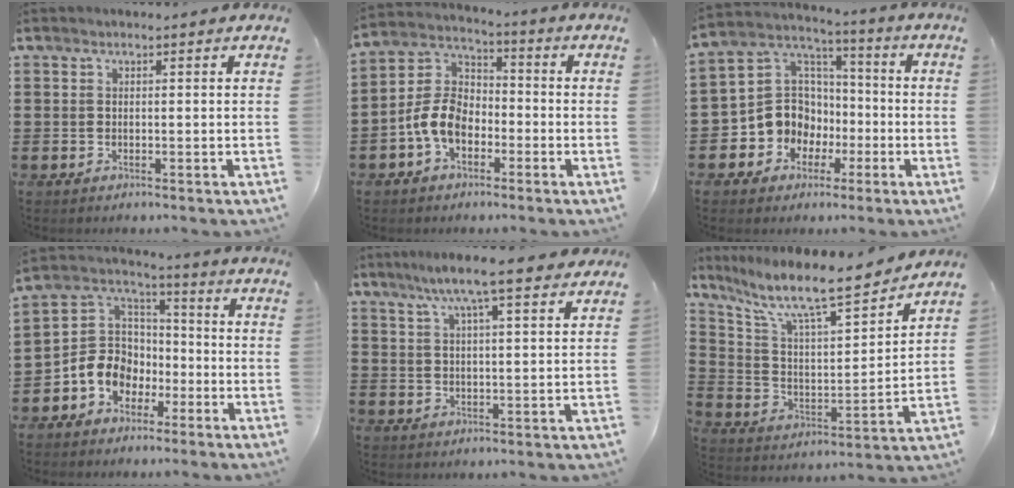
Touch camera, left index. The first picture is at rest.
{"total": 7.8, "force": [-3.3, 5.2, 4.7], "torque": [-0.131, 0.003, -0.073]}
{"total": 9.9, "force": [-2.6, 9.1, 2.7], "torque": [-0.103, 0.003, -0.048]}
{"total": 8.1, "force": [-3.1, 7.0, 2.4], "torque": [-0.085, 0.013, -0.066]}
{"total": 8.4, "force": [6.5, 0.9, 5.3], "torque": [-0.111, -0.013, 0.112]}
{"total": 10.6, "force": [8.5, 1.7, 6.1], "torque": [-0.145, -0.055, 0.138]}